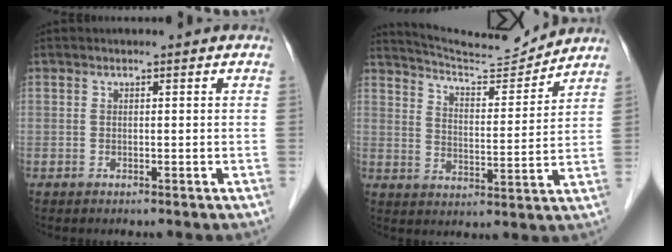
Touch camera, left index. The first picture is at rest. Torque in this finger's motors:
{"motor_torque": [0.38, -0.64, 0.01, 0.01]}